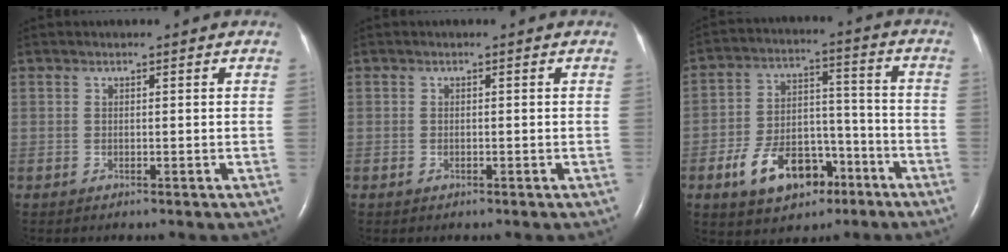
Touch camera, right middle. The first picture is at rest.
{"total": 0.7, "force": [-0.3, 0.4, 0.4], "torque": [-0.010, 0.001, -0.004]}
{"total": 12.4, "force": [-6.5, 7.1, 7.8], "torque": [-0.141, 0.020, -0.102]}